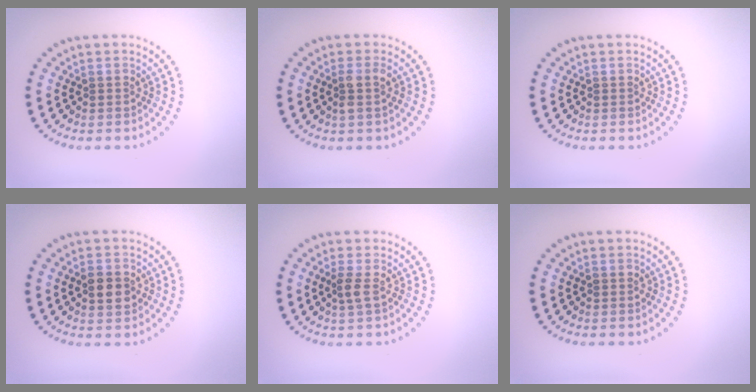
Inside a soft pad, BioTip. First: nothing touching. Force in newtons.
{"total": 1.5, "press": 1.4, "slide": 0.6}
{"total": 0.0}
{"total": 2.9, "press": 2.9, "slide": 0.1}
{"total": 1.2, "press": 1.0, "slide": 0.7}
{"total": 0.5, "press": 0.5, "slide": 0.1}